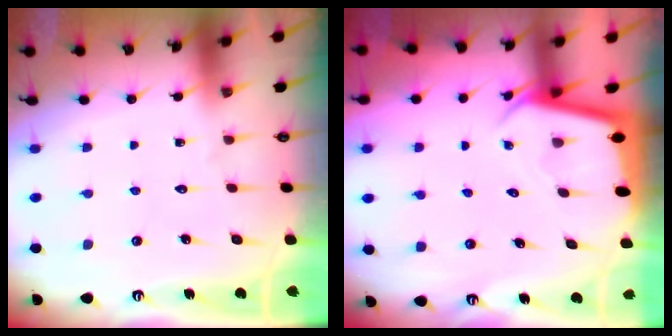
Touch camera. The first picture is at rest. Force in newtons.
{"total": 2.7, "press": 2.7, "slide": 0.1}